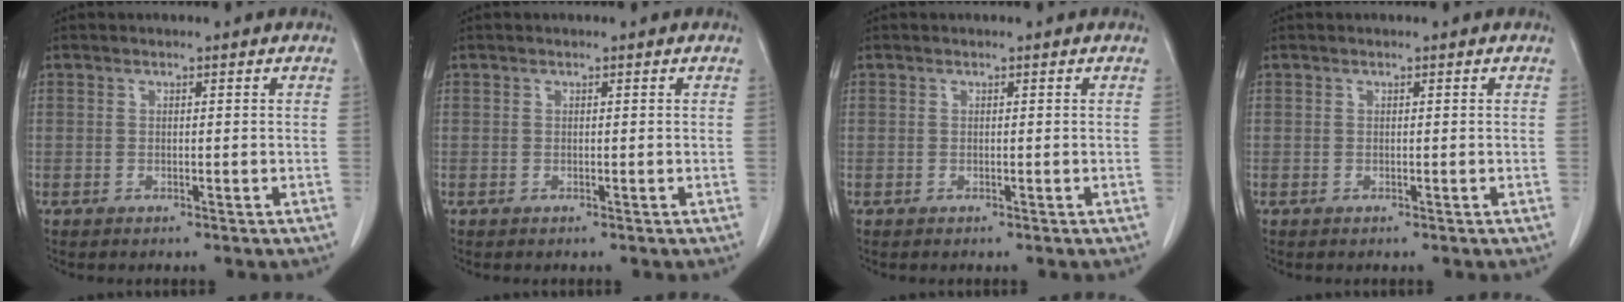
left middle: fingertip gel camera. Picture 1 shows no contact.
{"total": 0.0}
{"total": 0.0}
{"total": 0.0}